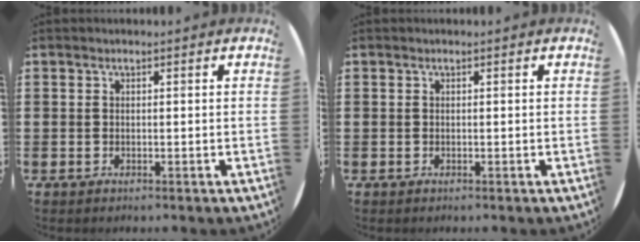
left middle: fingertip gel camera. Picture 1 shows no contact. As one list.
[{"total": 0.0}]